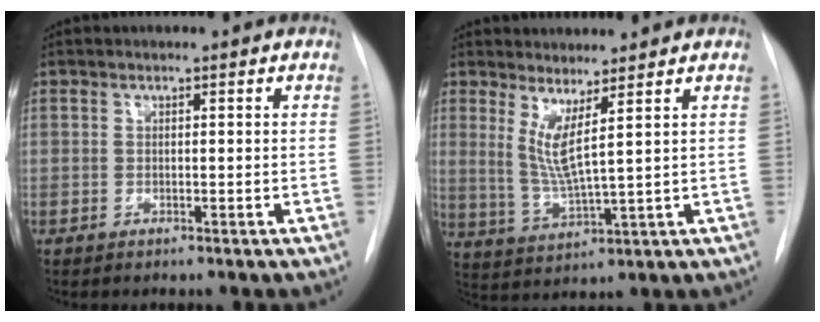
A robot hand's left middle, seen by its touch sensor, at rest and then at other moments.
{"total": 5.5, "force": [2.4, -0.4, 4.9], "torque": [-0.104, -0.024, 0.053]}